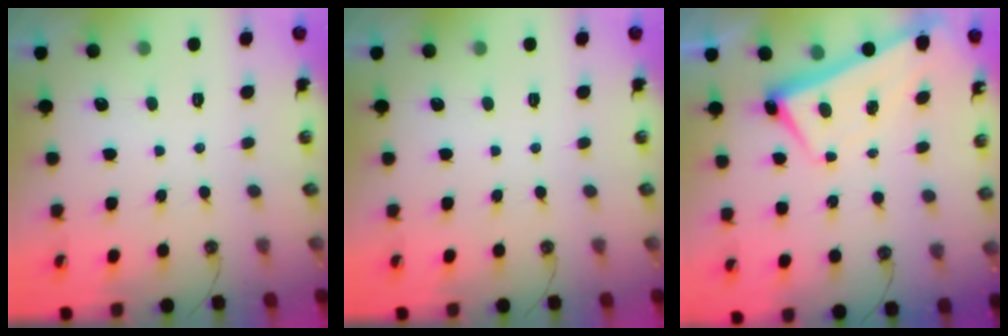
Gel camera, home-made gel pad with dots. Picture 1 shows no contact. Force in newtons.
{"total": 0.0}
{"total": 2.7, "press": 2.6, "slide": 0.8}